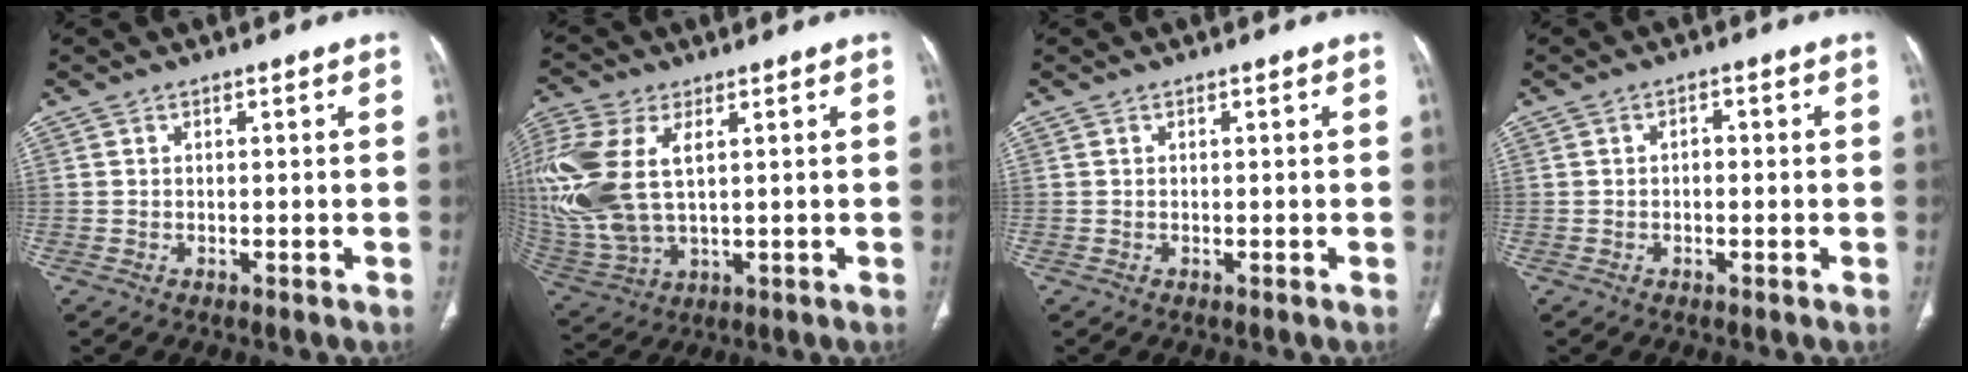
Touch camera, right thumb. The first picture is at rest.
{"total": 19.9, "force": [3.8, 11.2, 16.0], "torque": [-0.401, -0.008, 0.080]}
{"total": 0.0}
{"total": 1.5, "force": [-0.1, 0.9, 1.1], "torque": [-0.012, 0.007, -0.005]}